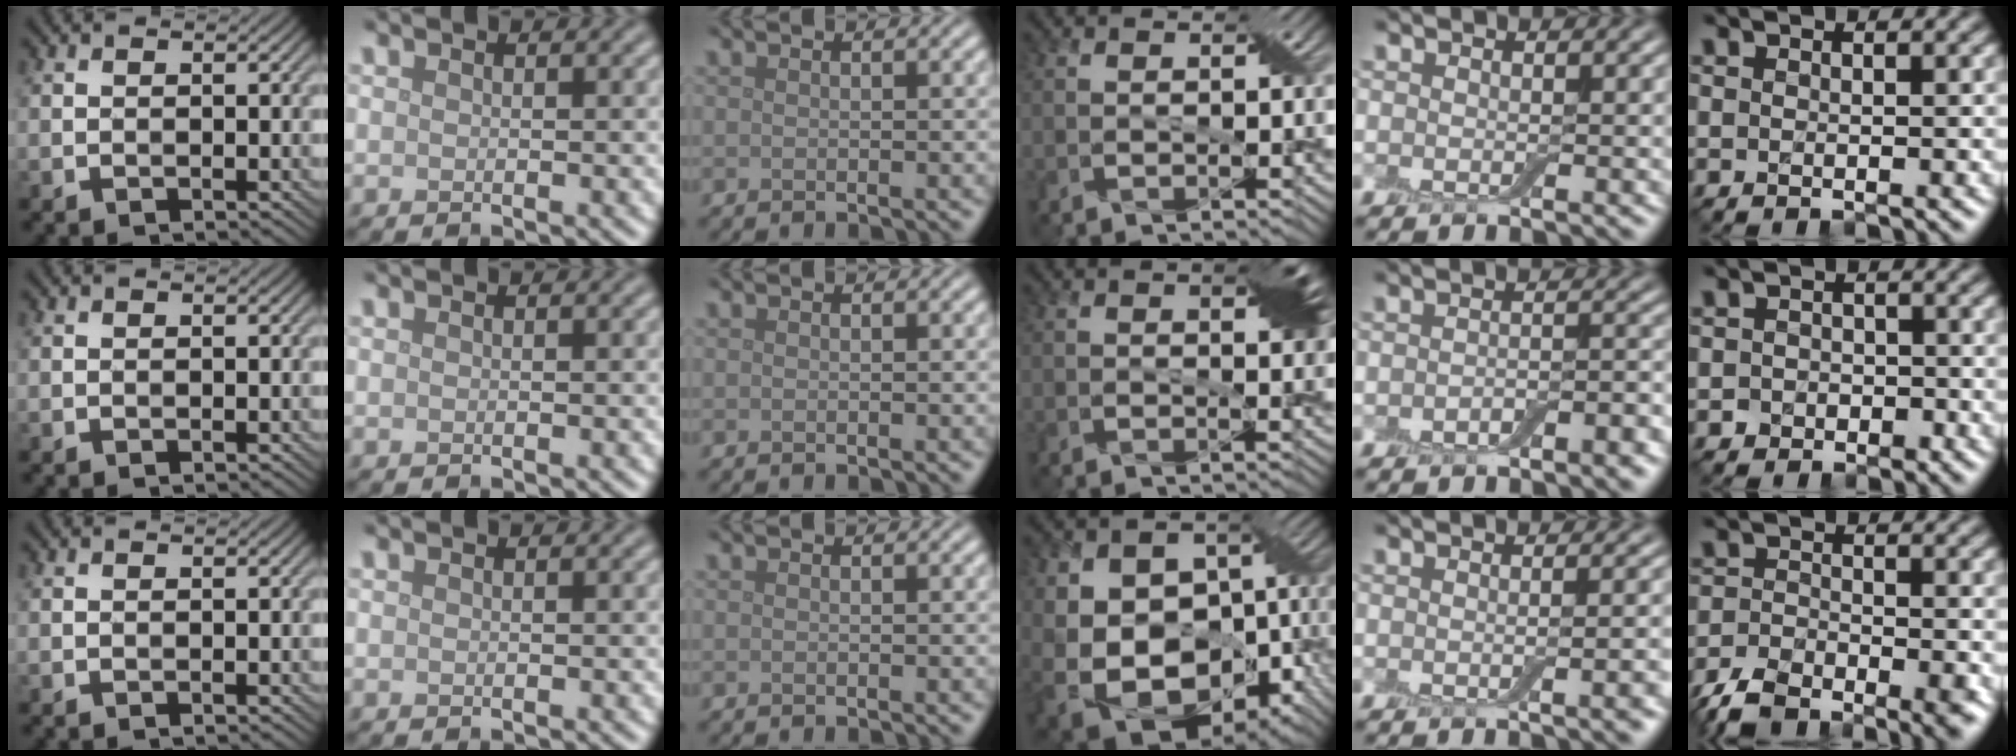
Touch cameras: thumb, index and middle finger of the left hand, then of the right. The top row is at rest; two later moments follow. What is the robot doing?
{"motion": "insert", "object": "backpack"}